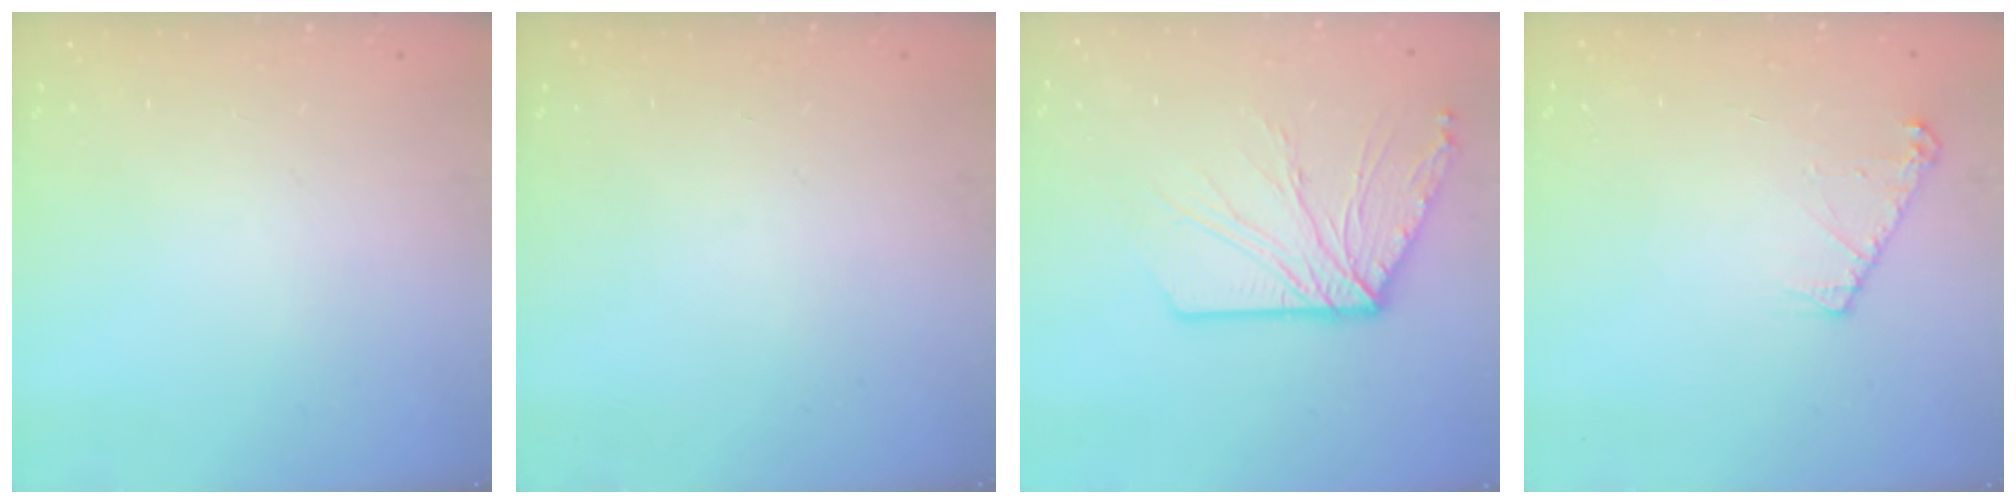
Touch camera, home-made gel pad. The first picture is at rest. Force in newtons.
{"total": 0.0}
{"total": 12.4, "press": 12.4, "slide": 0.5}
{"total": 6.0, "press": 6.0, "slide": 0.7}